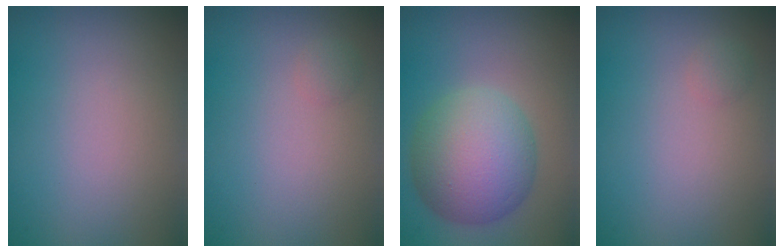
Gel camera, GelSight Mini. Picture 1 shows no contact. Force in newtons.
{"total": 0.7, "press": 0.7, "slide": 0.0}
{"total": 8.0, "press": 8.0, "slide": 0.2}
{"total": 0.7, "press": 0.7, "slide": 0.0}